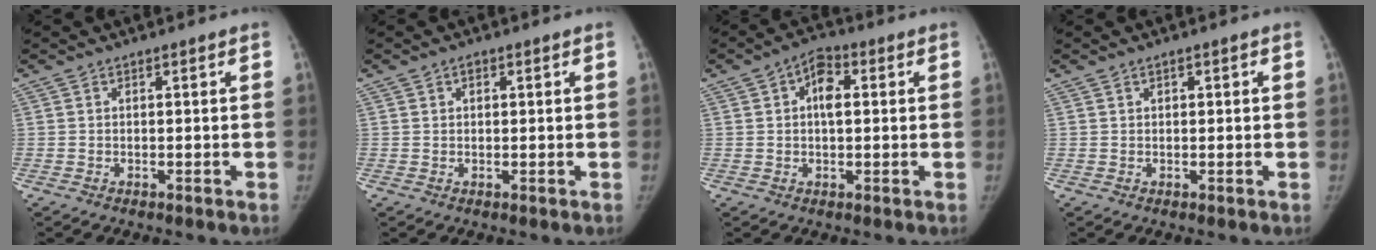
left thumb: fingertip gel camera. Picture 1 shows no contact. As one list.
[{"total": 1.4, "force": [0.6, 1.1, 0.7], "torque": [-0.003, -0.001, 0.007]}, {"total": 5.8, "force": [1.2, 3.5, 4.4], "torque": [-0.060, 0.010, 0.011]}, {"total": 0.9, "force": [0.4, 0.5, 0.5], "torque": [-0.002, 0.001, 0.005]}]